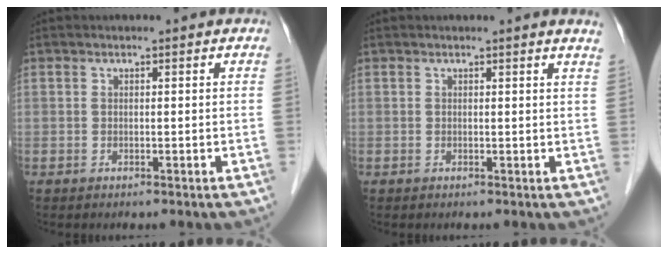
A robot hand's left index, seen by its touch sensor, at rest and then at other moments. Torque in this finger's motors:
{"motor_torque": [-0.02, -0.07, -0.11, 0.02]}